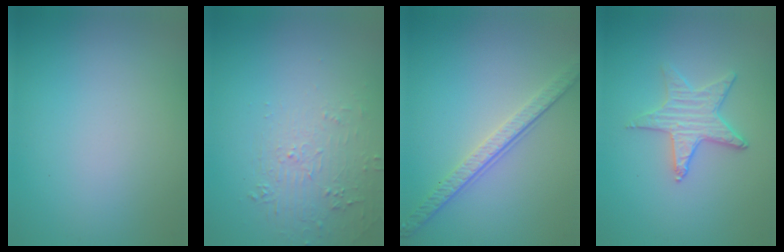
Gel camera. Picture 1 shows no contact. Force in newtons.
{"total": 1.9, "press": 0.8, "slide": 1.7}
{"total": 3.8, "press": 2.8, "slide": 2.6}
{"total": 2.8, "press": 2.7, "slide": 0.7}